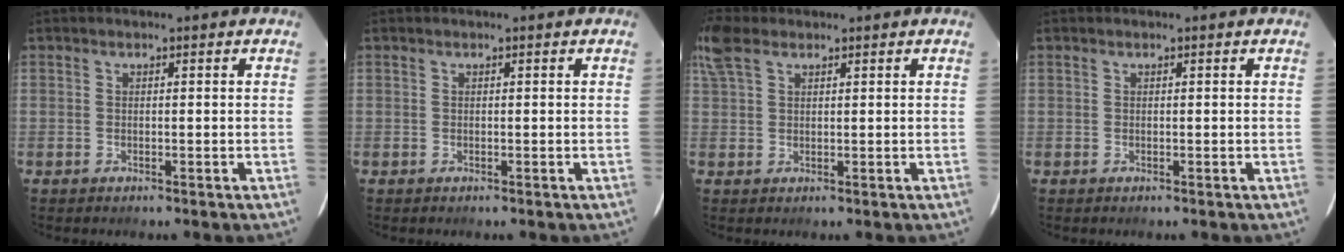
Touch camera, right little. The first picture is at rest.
{"total": 0.0}
{"total": 6.9, "force": [4.1, 3.8, 4.1], "torque": [-0.092, 0.026, 0.080]}
{"total": 0.0}